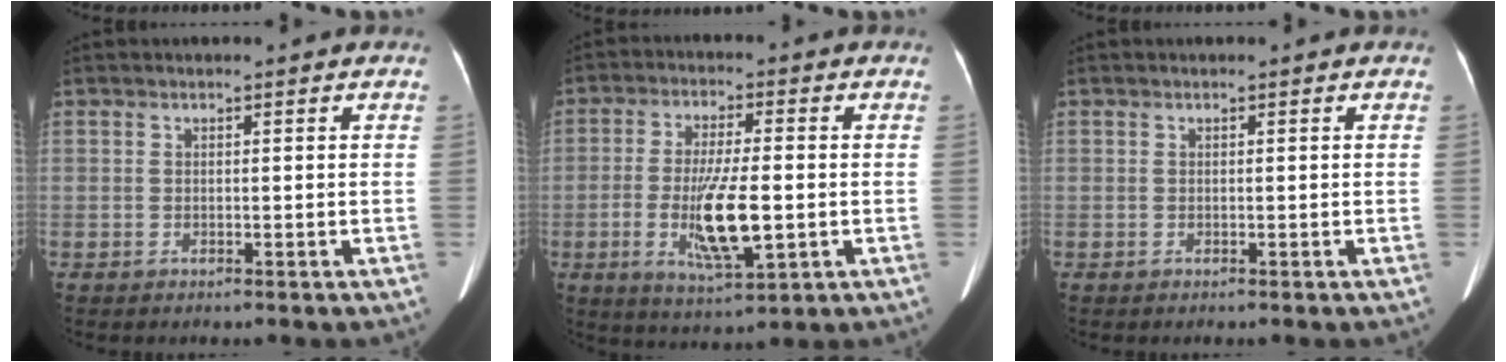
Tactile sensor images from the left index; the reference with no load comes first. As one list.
[{"total": 10.4, "force": [-2.1, 2.1, 10.0], "torque": [-0.192, -0.017, -0.031]}, {"total": 0.0}]